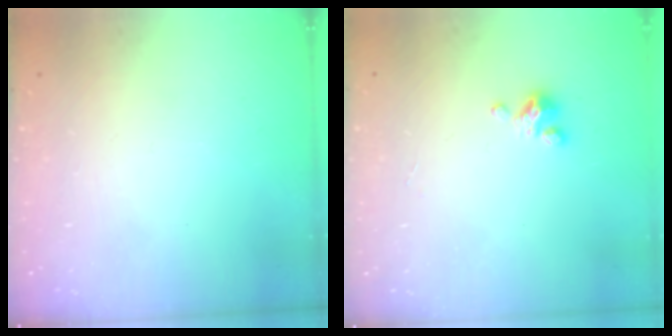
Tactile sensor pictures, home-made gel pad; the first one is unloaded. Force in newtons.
{"total": 3.4, "press": 3.4, "slide": 0.2}